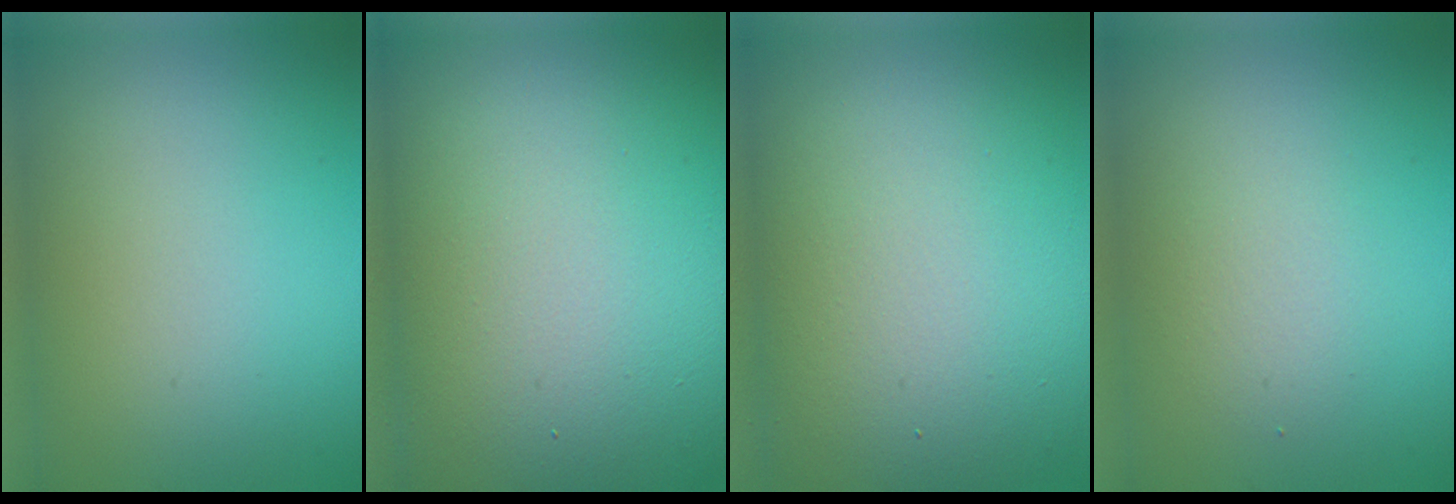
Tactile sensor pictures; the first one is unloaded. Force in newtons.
{"total": 22.1, "press": 22.1, "slide": 1.2}
{"total": 14.9, "press": 14.9, "slide": 1.0}
{"total": 2.0, "press": 2.0, "slide": 0.2}